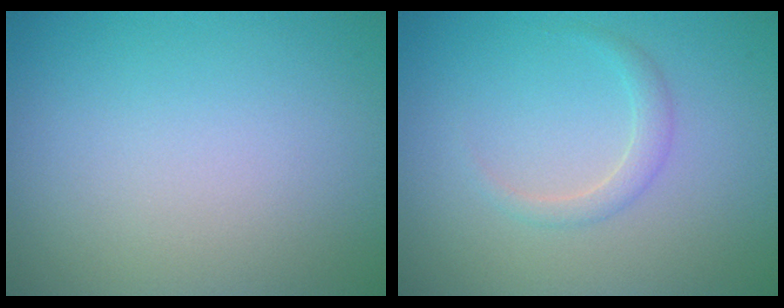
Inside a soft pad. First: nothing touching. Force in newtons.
{"total": 1.4, "press": 1.4, "slide": 0.1}